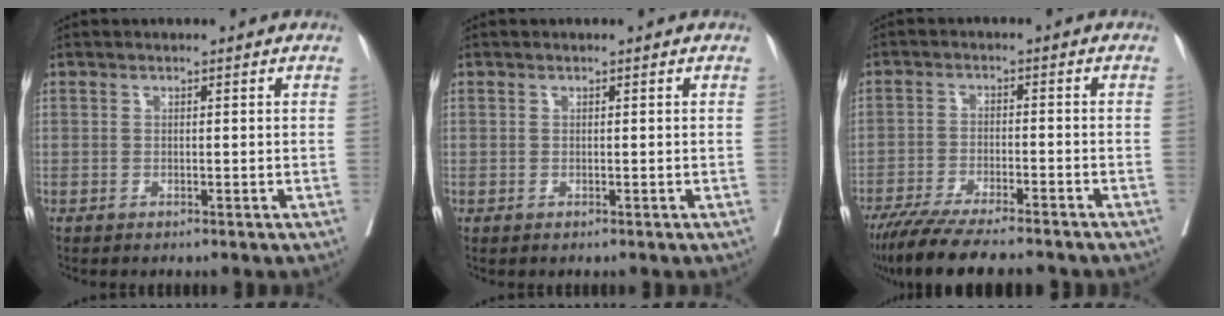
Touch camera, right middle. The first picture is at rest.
{"total": 0.0}
{"total": 13.2, "force": [-11.3, 1.4, 6.8], "torque": [-0.109, -0.032, -0.176]}